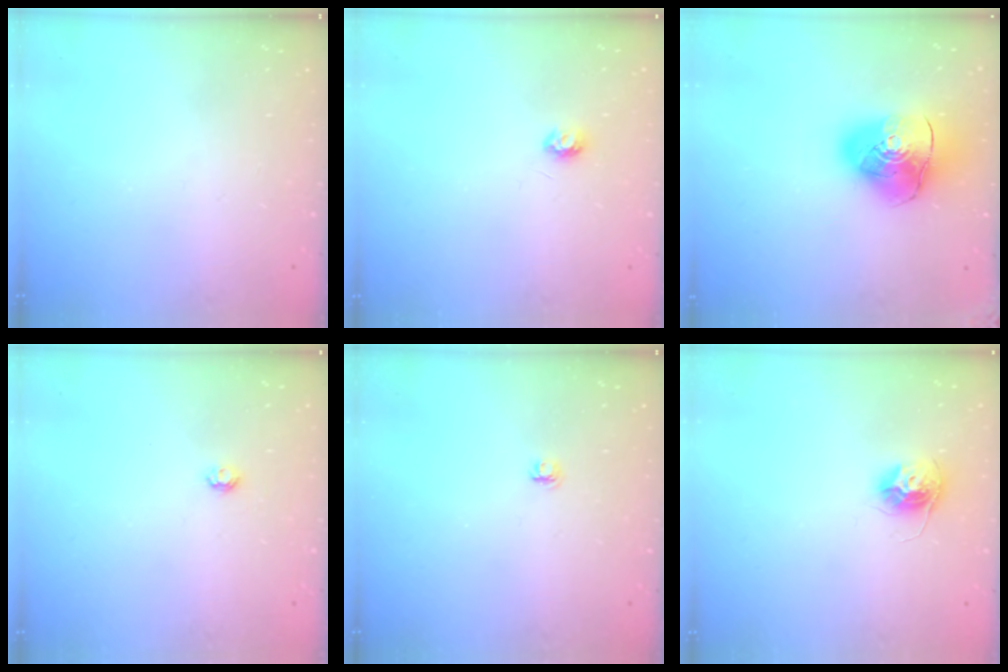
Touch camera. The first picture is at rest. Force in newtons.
{"total": 4.6, "press": 4.6, "slide": 0.5}
{"total": 14.3, "press": 14.2, "slide": 1.9}
{"total": 3.9, "press": 3.9, "slide": 0.5}
{"total": 4.1, "press": 4.1, "slide": 0.5}
{"total": 10.8, "press": 10.8, "slide": 0.8}